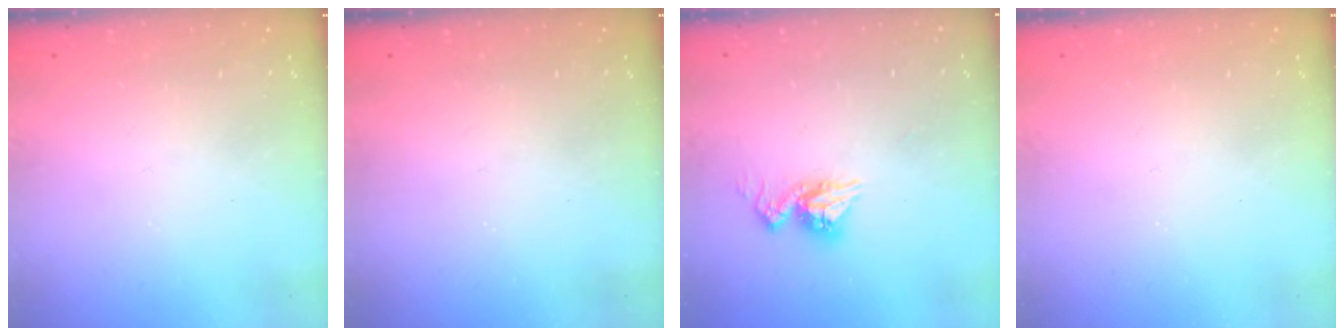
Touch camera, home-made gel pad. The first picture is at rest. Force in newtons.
{"total": 0.0}
{"total": 9.3, "press": 9.3, "slide": 0.6}
{"total": 0.0}